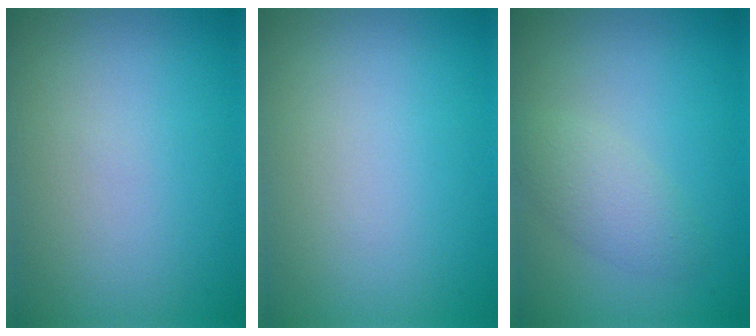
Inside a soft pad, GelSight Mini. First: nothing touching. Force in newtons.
{"total": 0.0}
{"total": 2.4, "press": 2.4, "slide": 0.1}